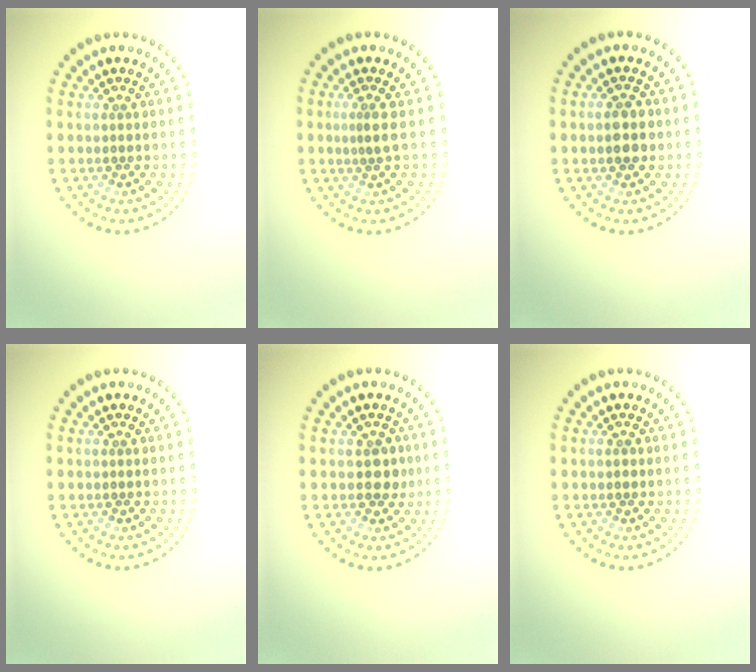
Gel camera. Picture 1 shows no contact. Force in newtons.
{"total": 1.2, "press": 0.8, "slide": 0.9}
{"total": 2.3, "press": 2.3, "slide": 0.1}
{"total": 0.0}
{"total": 1.8, "press": 1.7, "slide": 0.4}
{"total": 0.7, "press": 0.7, "slide": 0.1}